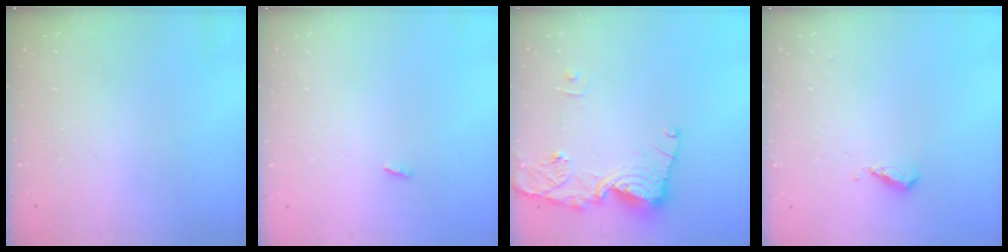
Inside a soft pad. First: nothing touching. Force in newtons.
{"total": 1.9, "press": 1.9, "slide": 0.2}
{"total": 13.6, "press": 13.5, "slide": 1.8}
{"total": 5.0, "press": 4.8, "slide": 1.3}